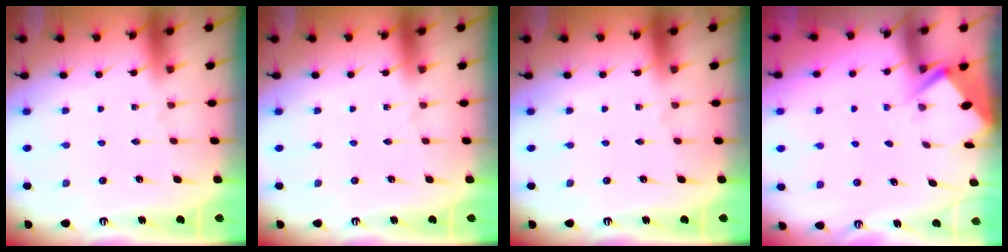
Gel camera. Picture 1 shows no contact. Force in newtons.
{"total": 0.0}
{"total": 0.0}
{"total": 2.9, "press": 2.9, "slide": 0.3}